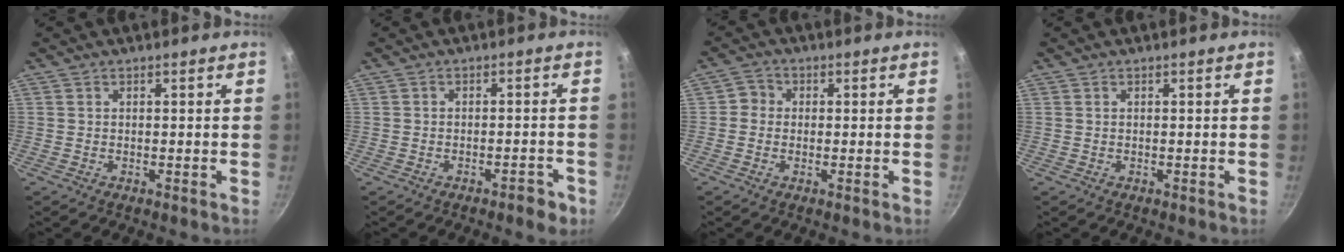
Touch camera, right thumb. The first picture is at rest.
{"total": 2.8, "force": [-1.5, 1.0, 2.2], "torque": [-0.028, 0.004, -0.021]}
{"total": 2.9, "force": [-0.1, 2.7, 1.2], "torque": [-0.006, 0.007, -0.011]}
{"total": 0.0}